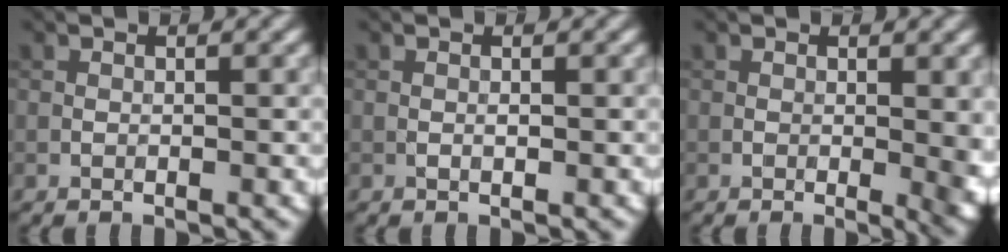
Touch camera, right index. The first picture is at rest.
{"total": 0.0}
{"total": 3.4, "force": [0.2, 1.2, 3.2], "torque": [-0.031, -0.007, 0.007]}